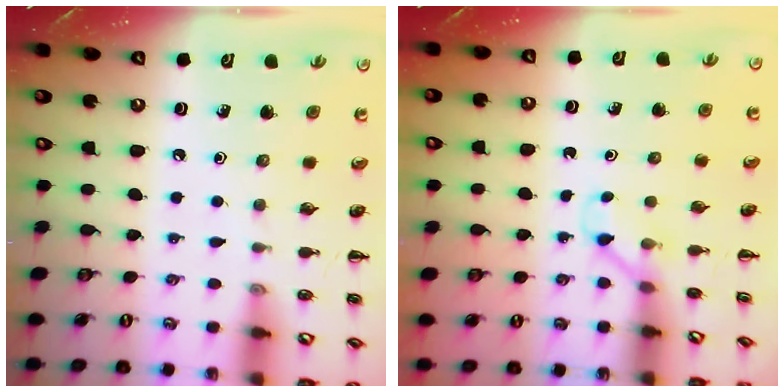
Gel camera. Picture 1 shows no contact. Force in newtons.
{"total": 2.8, "press": 2.6, "slide": 1.0}